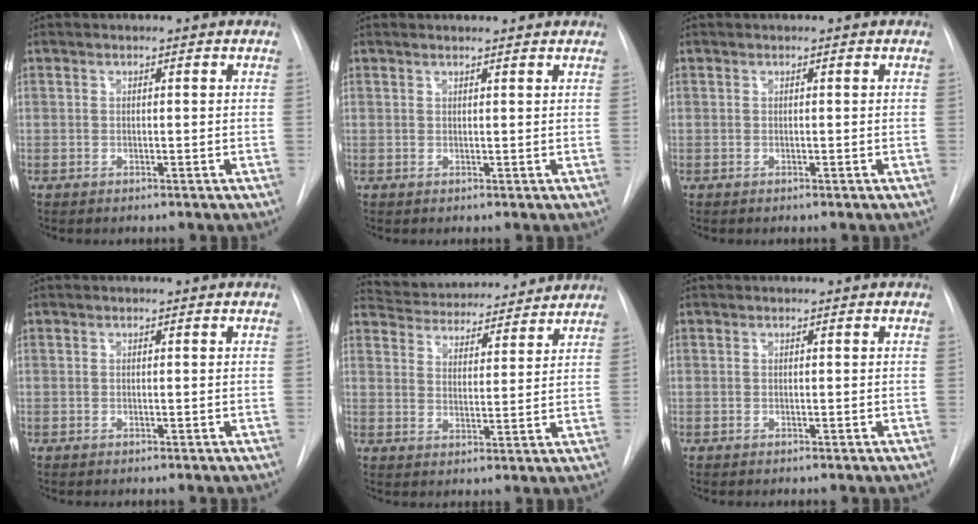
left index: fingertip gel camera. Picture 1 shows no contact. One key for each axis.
{"total": 2.7, "fx": 2.7, "fy": 0.3, "fz": 0.6, "tx": -0.014, "ty": 0.016, "tz": 0.030}
{"total": 0.0}
{"total": 0.0}
{"total": 16.2, "fx": 15.2, "fy": 3.8, "fz": 4.0, "tx": -0.063, "ty": 0.020, "tz": 0.218}
{"total": 0.0}